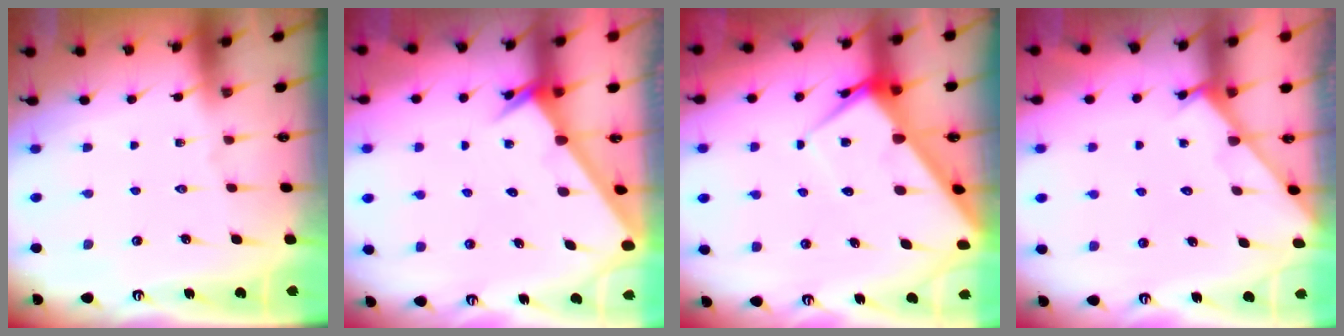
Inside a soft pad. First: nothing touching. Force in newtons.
{"total": 2.3, "press": 2.3, "slide": 0.2}
{"total": 8.4, "press": 8.3, "slide": 0.7}
{"total": 2.6, "press": 2.5, "slide": 0.3}